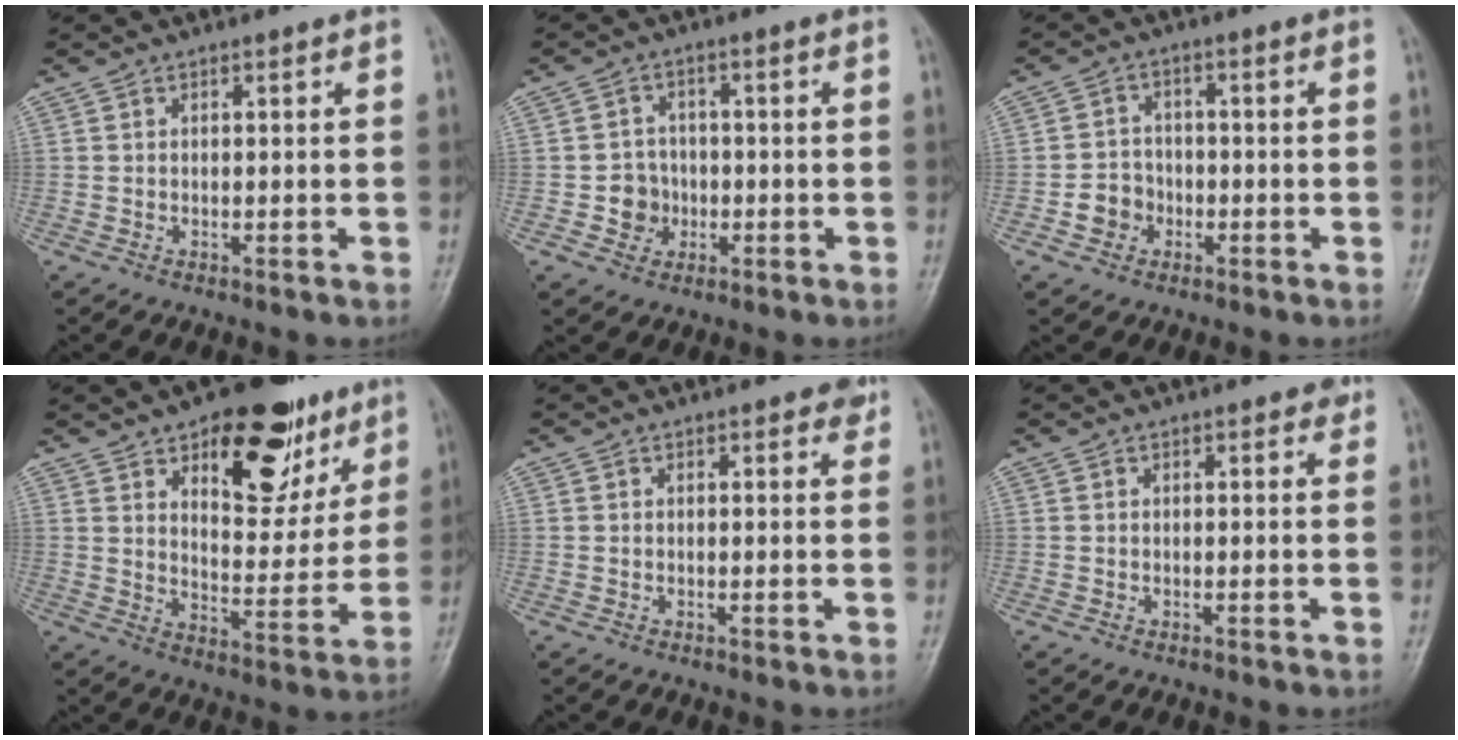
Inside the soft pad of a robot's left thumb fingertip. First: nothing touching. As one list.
[{"total": 4.9, "force": [-1.2, 4.6, 1.4], "torque": [0.007, 0.012, -0.022]}, {"total": 4.8, "force": [-1.7, 4.3, 1.4], "torque": [0.000, 0.019, -0.032]}, {"total": 18.6, "force": [10.4, 9.2, 12.4], "torque": [-0.111, -0.052, 0.153]}, {"total": 1.6, "force": [1.0, 0.9, 0.9], "torque": [0.003, -0.003, 0.007]}, {"total": 1.1, "force": [0.6, 0.7, 0.6], "torque": [0.003, -0.001, 0.002]}]